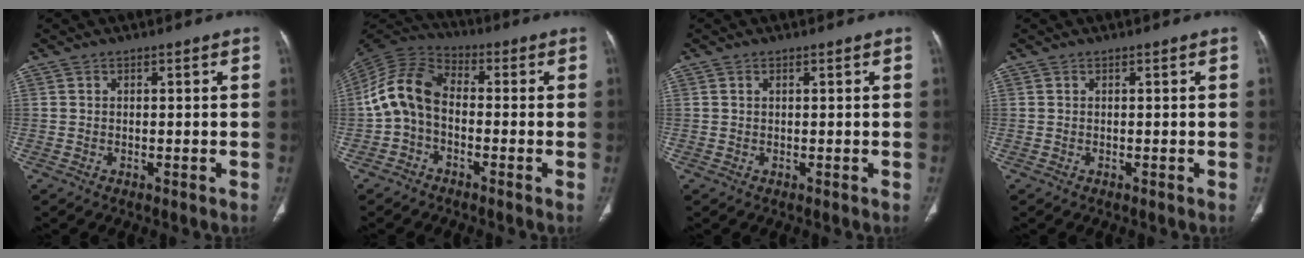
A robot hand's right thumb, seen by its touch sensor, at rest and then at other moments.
{"total": 10.3, "force": [-1.5, 7.0, 7.4], "torque": [-0.144, 0.032, -0.044]}
{"total": 0.5, "force": [0.2, 0.3, 0.3], "torque": [-0.010, 0.002, 0.004]}
{"total": 0.0}